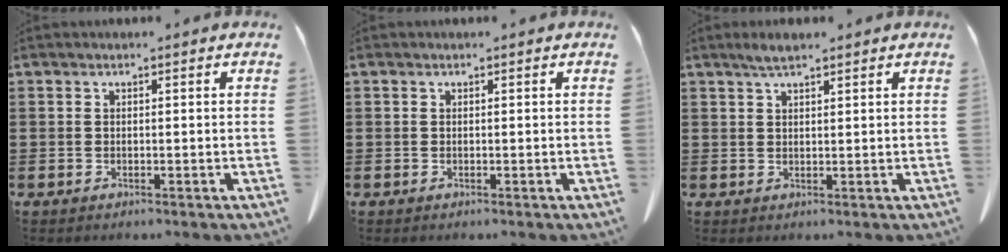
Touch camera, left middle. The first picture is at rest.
{"total": 0.0}
{"total": 2.3, "force": [1.8, 0.5, 1.3], "torque": [-0.030, 0.001, 0.033]}